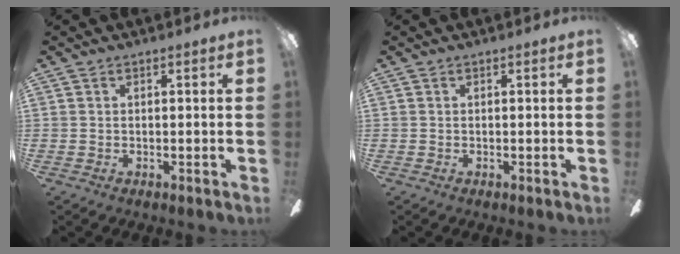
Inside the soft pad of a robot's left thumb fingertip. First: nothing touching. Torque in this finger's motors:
{"motor_torque": [0.00, 0.00, 0.01, -0.01, 0.00]}